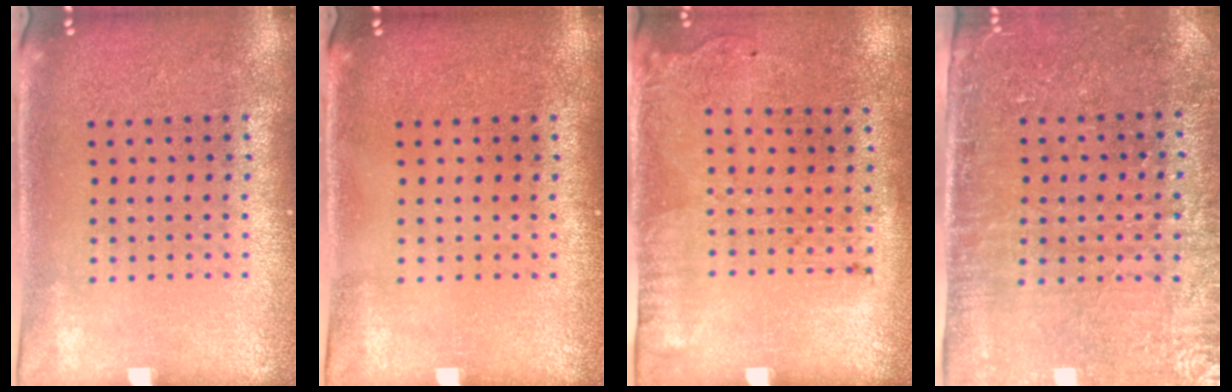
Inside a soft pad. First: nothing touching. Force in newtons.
{"total": 0.0}
{"total": 1.7, "press": 1.1, "slide": 1.3}
{"total": 3.2, "press": 3.0, "slide": 1.3}